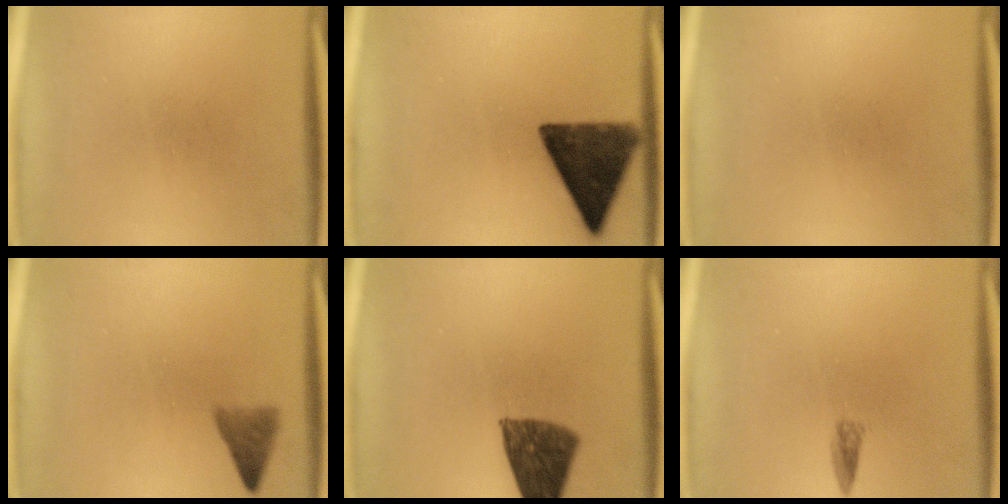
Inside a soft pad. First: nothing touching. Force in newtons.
{"total": 13.2}
{"total": 0.0}
{"total": 2.6}
{"total": 9.7}
{"total": 1.3}